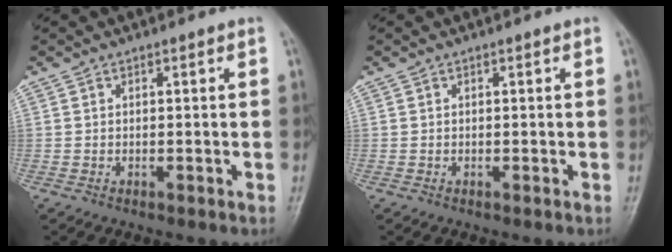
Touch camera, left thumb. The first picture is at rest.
{"total": 0.0}